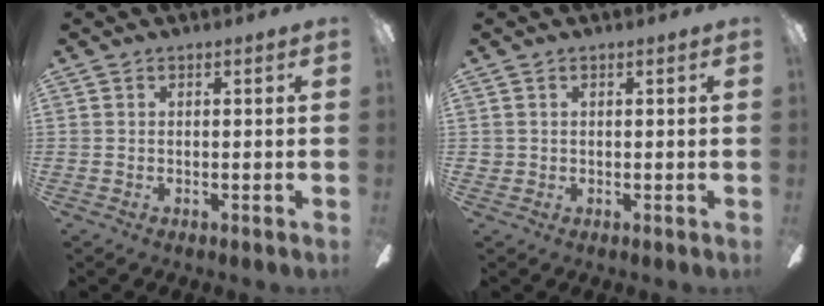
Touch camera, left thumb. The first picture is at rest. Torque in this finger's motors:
{"motor_torque": [-0.06, 0.17, 0.06, -0.25, -0.04]}